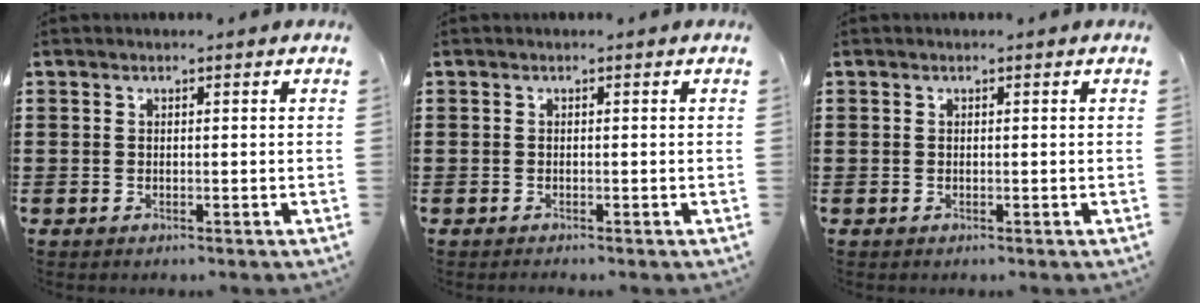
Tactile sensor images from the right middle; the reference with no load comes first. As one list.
[{"total": 0.0}, {"total": 0.0}]